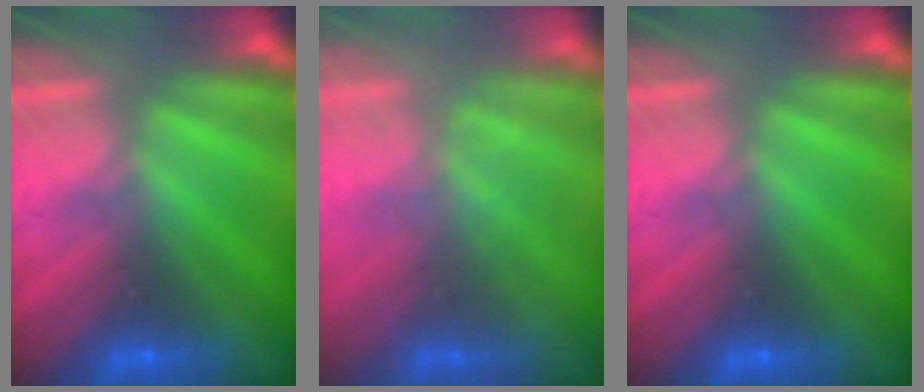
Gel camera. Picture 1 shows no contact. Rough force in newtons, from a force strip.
{"total": 1.7}
{"total": 0.0}